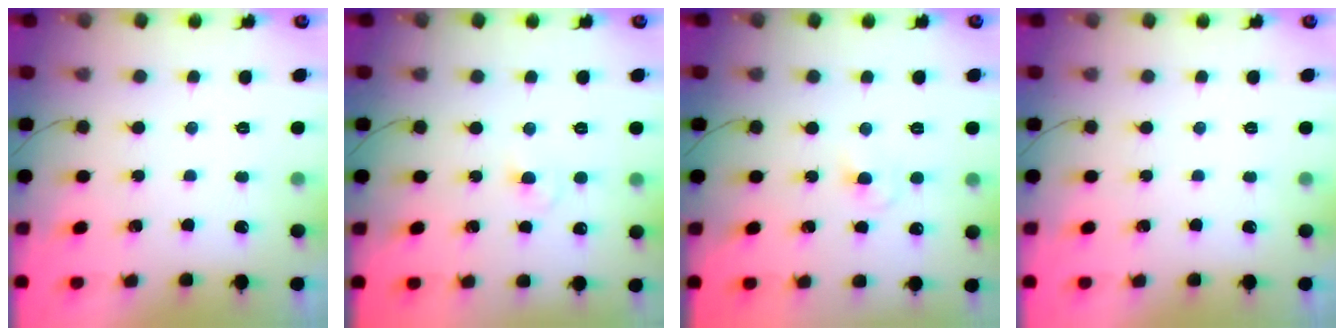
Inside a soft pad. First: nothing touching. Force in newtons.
{"total": 2.5, "press": 2.3, "slide": 1.0}
{"total": 2.2, "press": 2.0, "slide": 0.9}
{"total": 0.0}